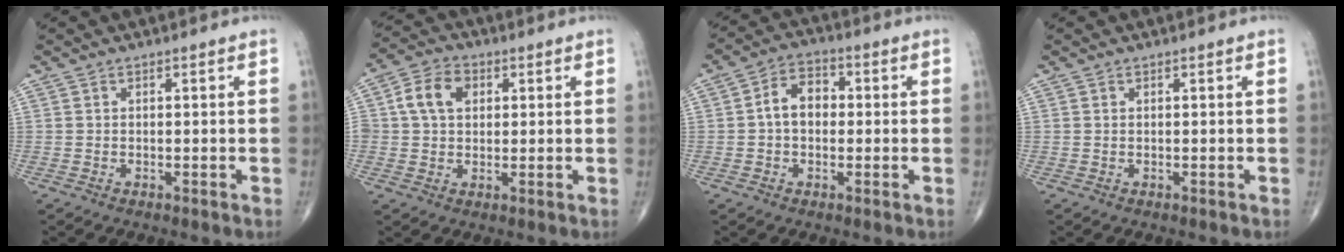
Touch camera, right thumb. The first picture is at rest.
{"total": 7.6, "force": [1.8, 5.6, 4.8], "torque": [-0.073, 0.011, 0.025]}
{"total": 6.8, "force": [0.1, 4.8, 4.7], "torque": [-0.064, 0.022, -0.009]}
{"total": 0.0}